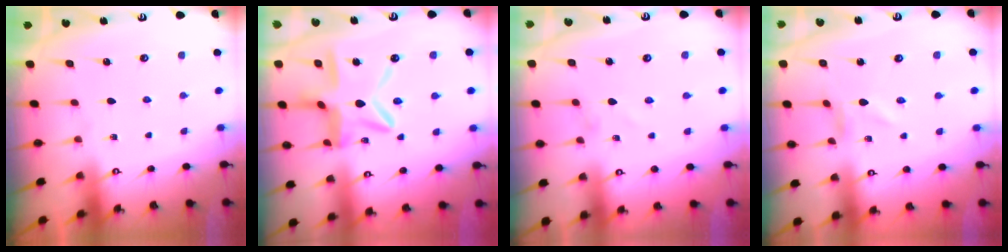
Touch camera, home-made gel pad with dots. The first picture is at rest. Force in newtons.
{"total": 13.6, "press": 13.5, "slide": 1.3}
{"total": 0.8, "press": 0.8, "slide": 0.1}
{"total": 0.7, "press": 0.7, "slide": 0.1}